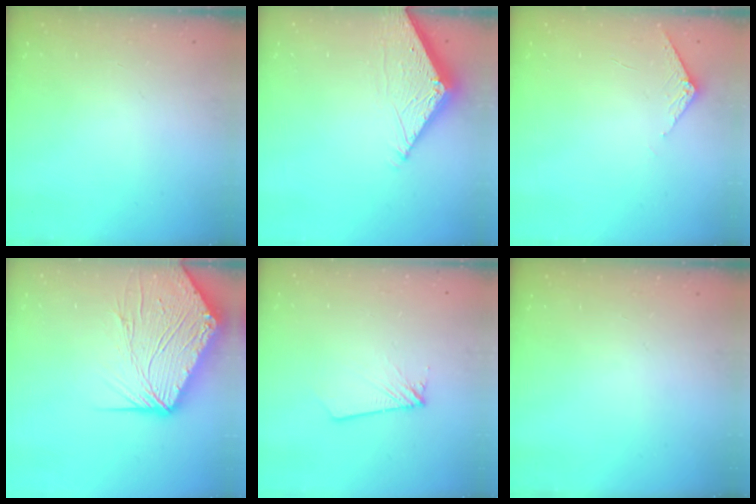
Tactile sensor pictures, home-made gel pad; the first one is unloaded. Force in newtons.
{"total": 6.6, "press": 6.6, "slide": 0.1}
{"total": 2.9, "press": 2.9, "slide": 0.3}
{"total": 17.4, "press": 17.2, "slide": 2.1}
{"total": 1.8, "press": 1.8, "slide": 0.1}
{"total": 0.0}